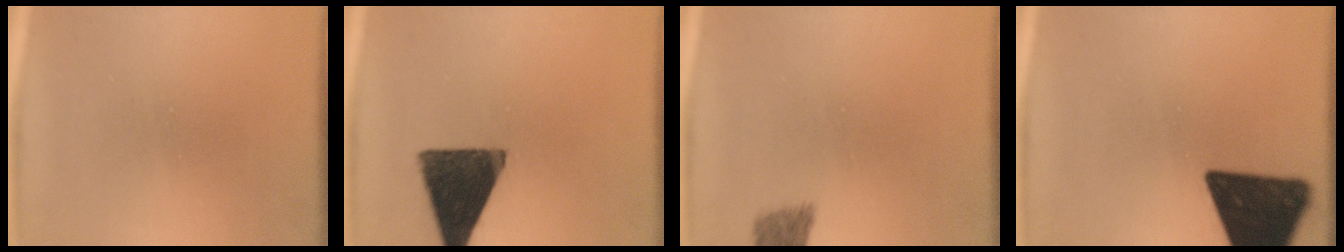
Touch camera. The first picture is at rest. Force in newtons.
{"total": 15.2}
{"total": 3.1}
{"total": 17.1}